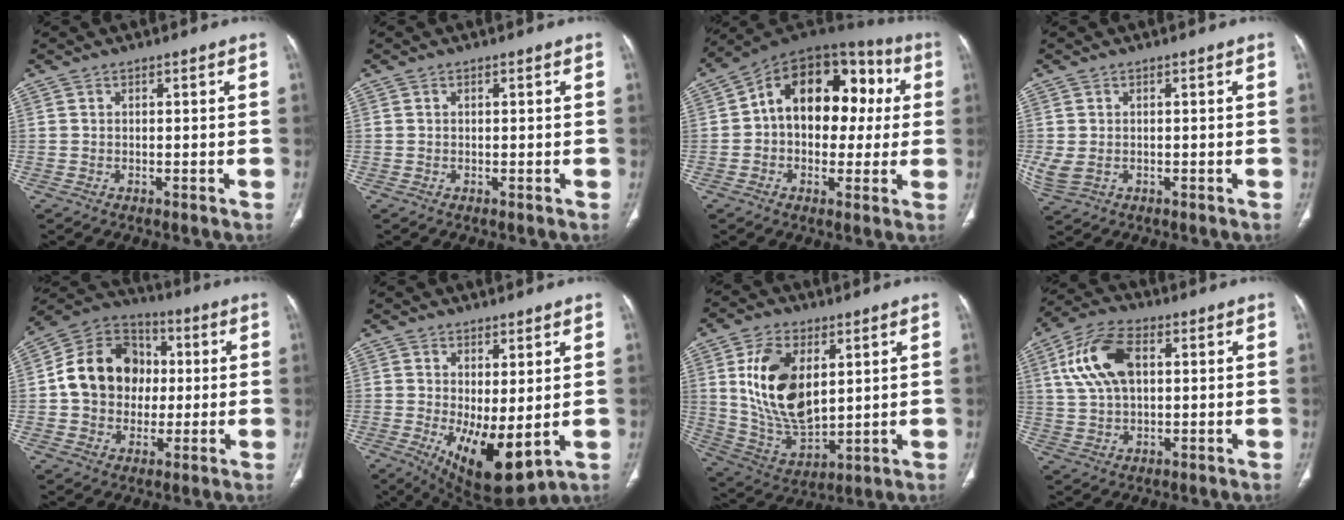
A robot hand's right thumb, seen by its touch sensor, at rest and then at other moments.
{"total": 0.0}
{"total": 20.2, "force": [2.6, 13.3, 15.0], "torque": [-0.179, 0.047, 0.030]}
{"total": 3.3, "force": [-0.6, 2.3, 2.2], "torque": [-0.067, 0.002, -0.006]}
{"total": 16.4, "force": [0.8, 13.5, 9.2], "torque": [-0.122, 0.026, 0.008]}
{"total": 11.5, "force": [-1.1, 4.6, 10.5], "torque": [-0.165, -0.025, 0.004]}
{"total": 16.8, "force": [4.3, 9.7, 13.1], "torque": [-0.226, -0.023, 0.095]}
{"total": 12.7, "force": [3.2, 8.1, 9.3], "torque": [-0.167, 0.013, 0.055]}